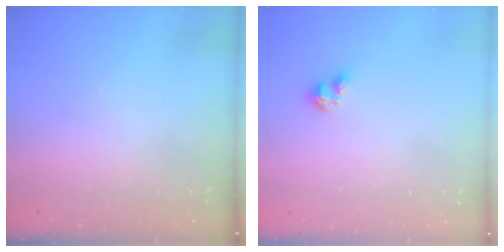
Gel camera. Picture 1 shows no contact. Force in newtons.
{"total": 3.4, "press": 3.4, "slide": 0.4}